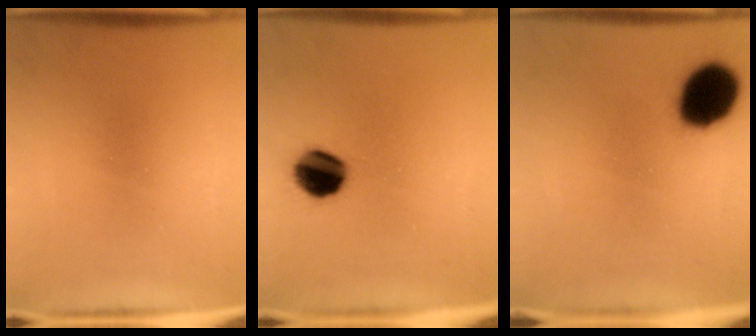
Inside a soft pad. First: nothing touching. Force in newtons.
{"total": 10.2}
{"total": 14.4}